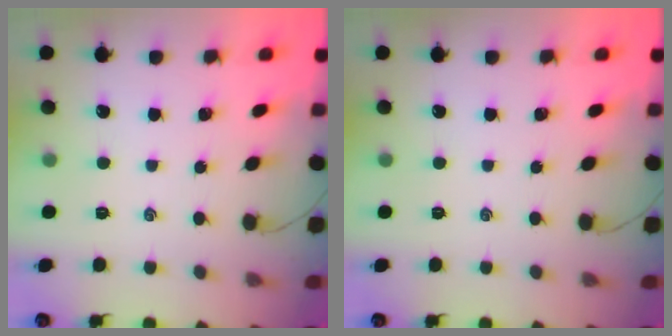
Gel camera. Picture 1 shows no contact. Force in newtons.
{"total": 0.0}